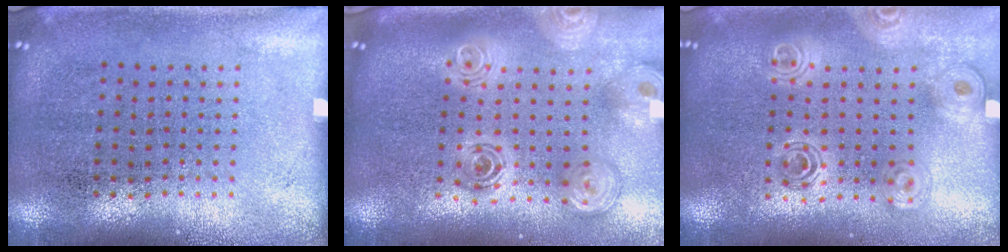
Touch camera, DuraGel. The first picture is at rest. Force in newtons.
{"total": 2.6, "press": 1.9, "slide": 1.8}
{"total": 1.5, "press": 1.4, "slide": 0.7}